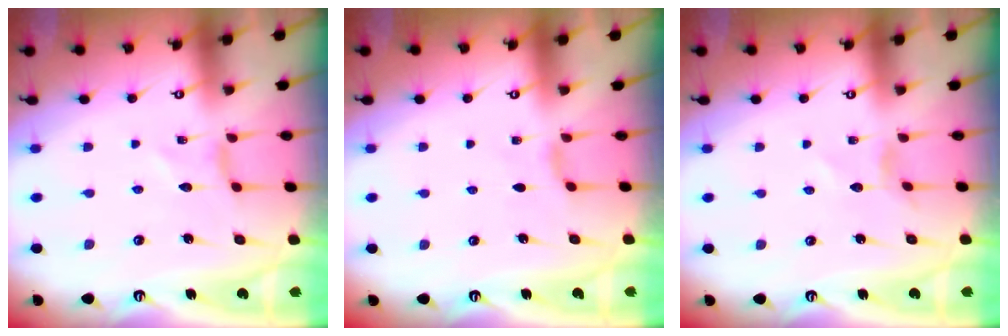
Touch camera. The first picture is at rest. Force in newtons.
{"total": 2.6, "press": 2.6, "slide": 0.5}
{"total": 1.3, "press": 1.2, "slide": 0.2}